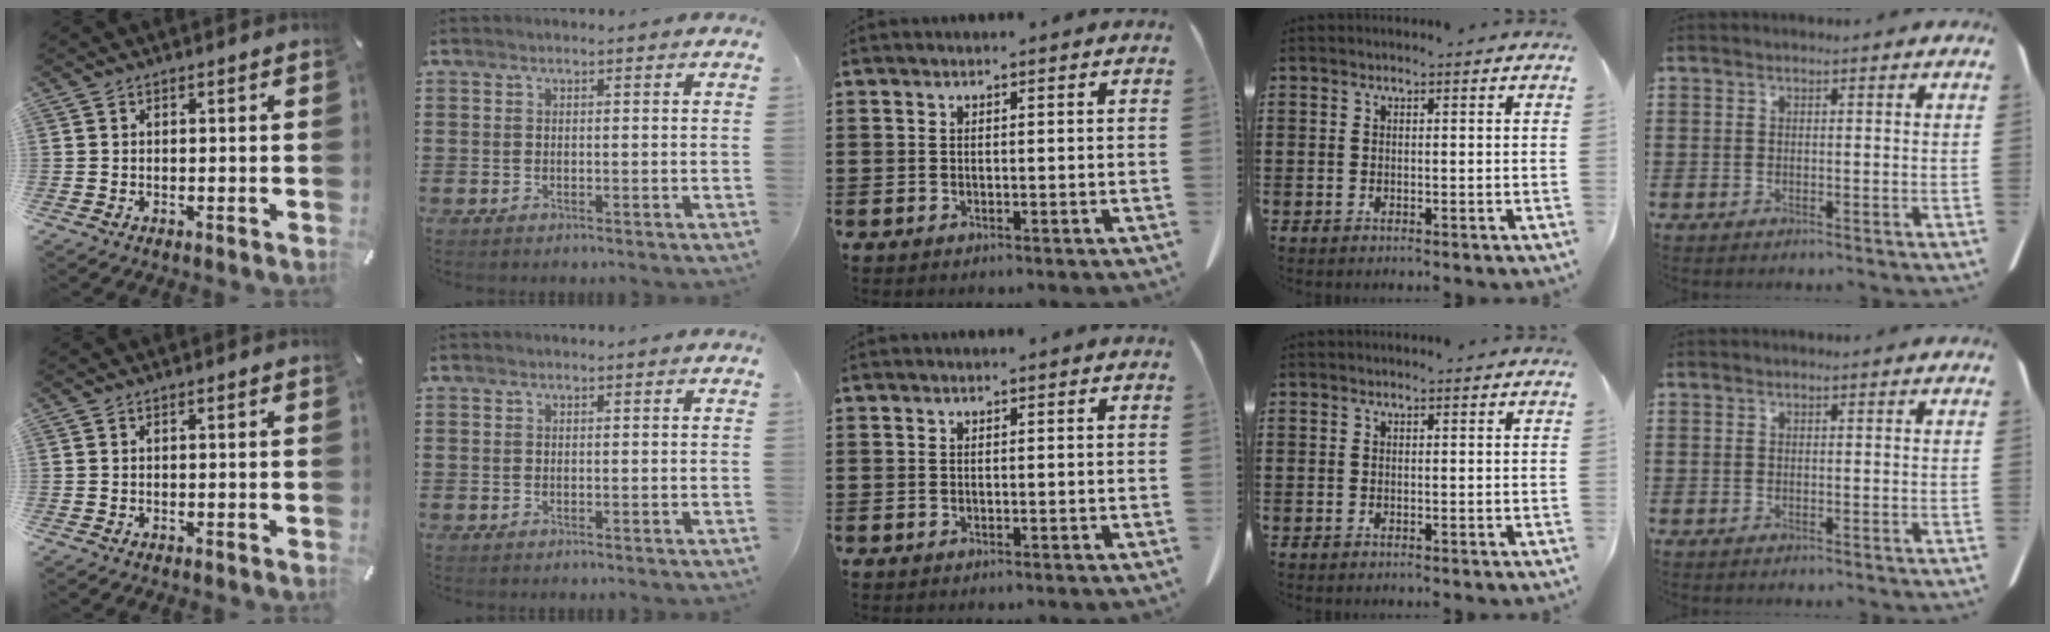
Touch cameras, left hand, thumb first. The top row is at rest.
{}